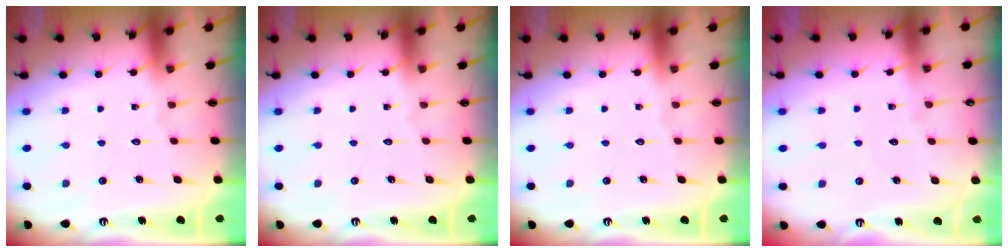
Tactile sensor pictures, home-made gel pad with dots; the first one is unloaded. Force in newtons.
{"total": 0.0}
{"total": 0.0}
{"total": 2.0, "press": 2.0, "slide": 0.2}